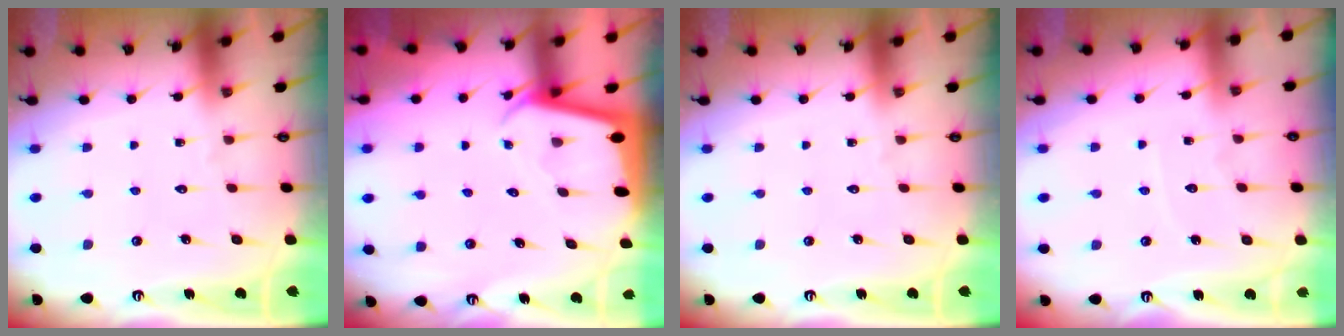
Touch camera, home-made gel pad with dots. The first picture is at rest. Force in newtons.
{"total": 2.2, "press": 2.2, "slide": 0.2}
{"total": 0.0}
{"total": 3.4, "press": 3.4, "slide": 0.5}